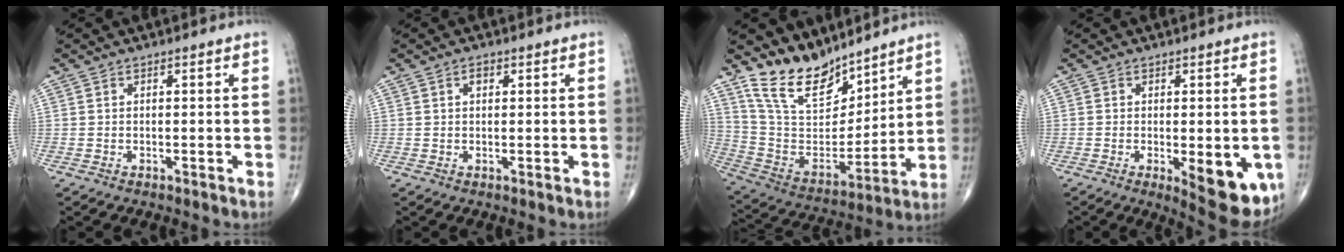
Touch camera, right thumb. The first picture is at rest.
{"total": 1.5, "force": [0.6, 0.9, 1.0], "torque": [-0.012, 0.000, 0.008]}
{"total": 14.8, "force": [12.3, 6.2, 5.6], "torque": [-0.068, -0.074, 0.248]}
{"total": 11.4, "force": [-3.2, 4.3, 10.0], "torque": [-0.118, -0.014, -0.033]}